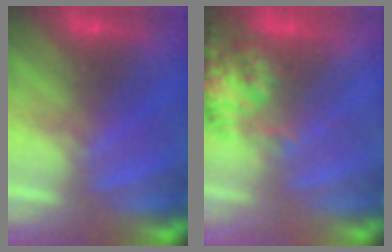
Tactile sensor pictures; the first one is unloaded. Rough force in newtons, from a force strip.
{"total": 8.0}